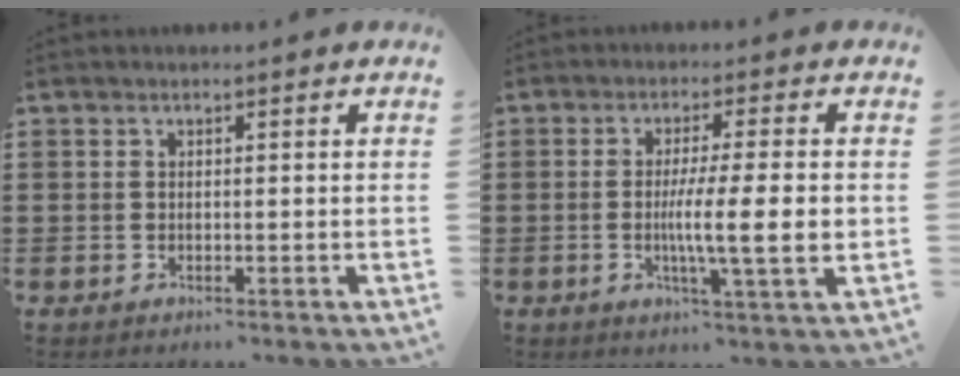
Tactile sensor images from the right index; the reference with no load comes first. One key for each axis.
{"total": 8.7, "fx": -1.0, "fy": 0.6, "fz": 8.6, "tx": -0.146, "ty": -0.015, "tz": -0.021}